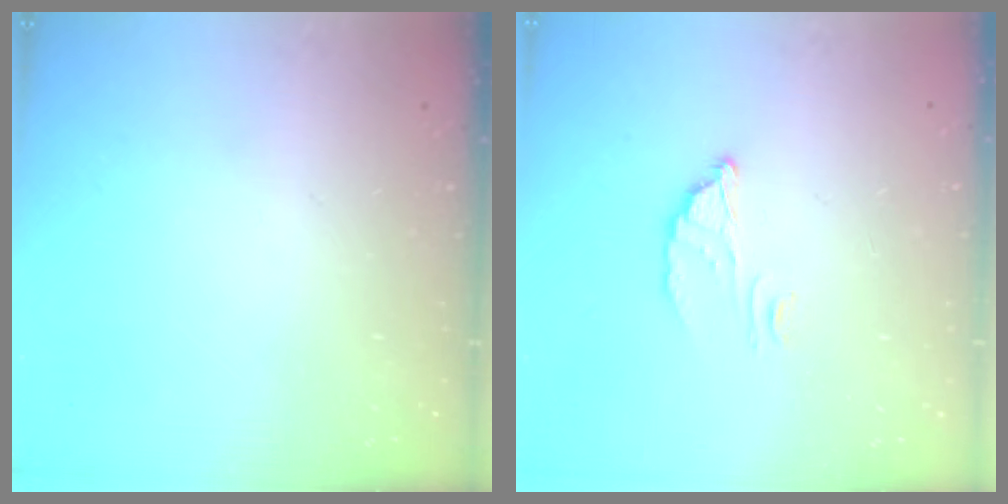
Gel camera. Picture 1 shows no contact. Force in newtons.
{"total": 2.8, "press": 2.8, "slide": 0.2}